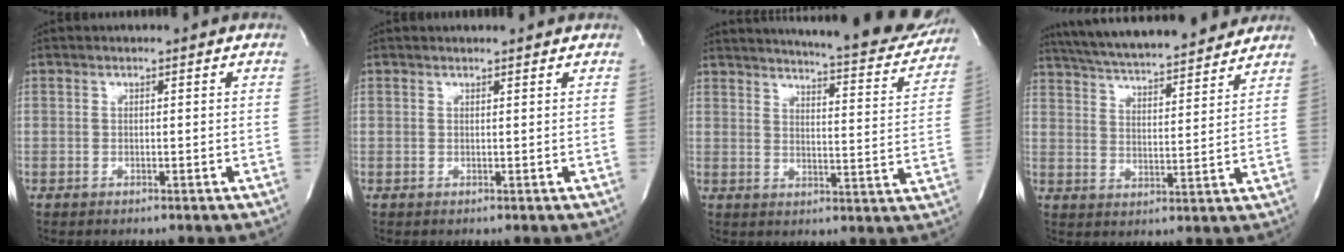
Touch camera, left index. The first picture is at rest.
{"total": 1.6, "force": [1.6, 0.0, 0.1], "torque": [-0.008, 0.001, 0.015]}
{"total": 22.7, "force": [20.7, 3.0, 8.7], "torque": [-0.128, -0.066, 0.244]}
{"total": 19.7, "force": [17.8, 2.5, 8.1], "torque": [-0.144, 0.019, 0.261]}